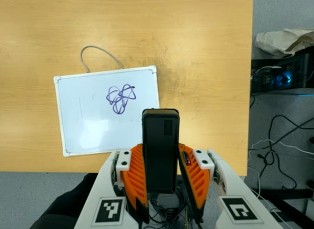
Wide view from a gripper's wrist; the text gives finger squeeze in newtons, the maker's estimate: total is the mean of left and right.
{"total": 3.7, "left": 2.2, "right": 5.3}